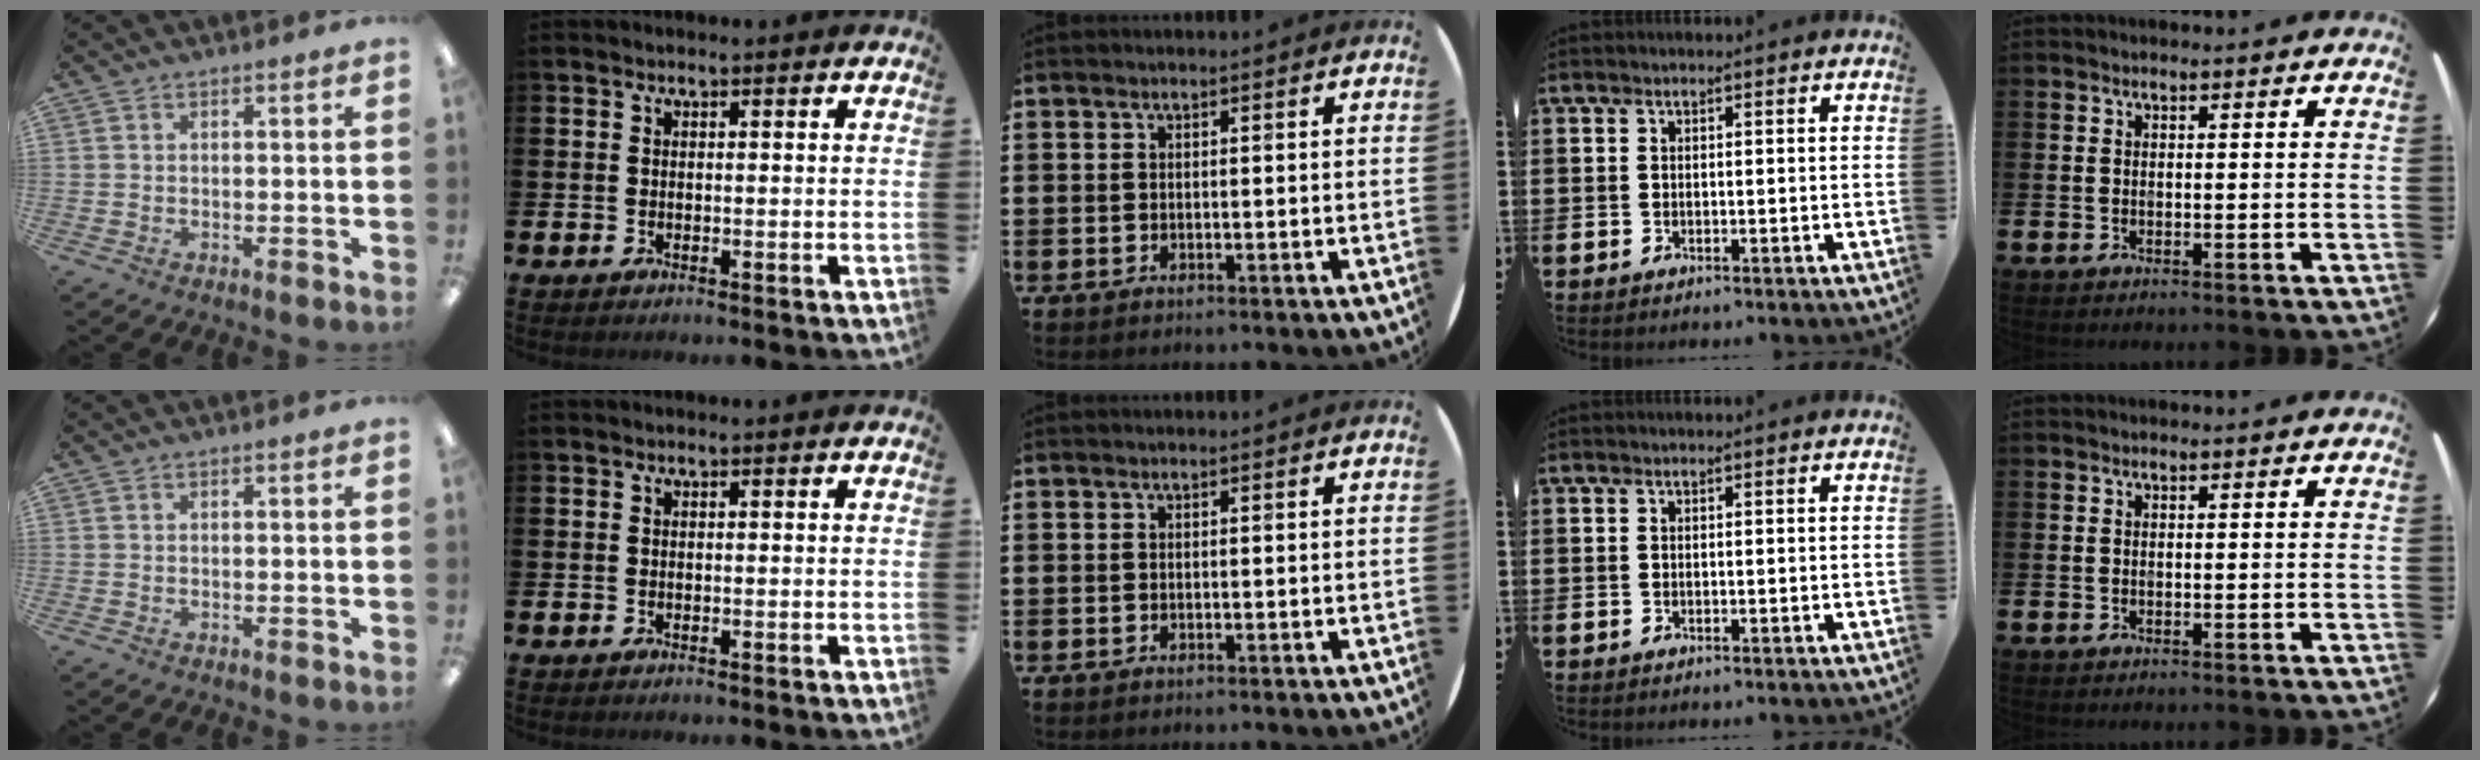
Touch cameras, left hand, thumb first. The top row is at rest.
{}